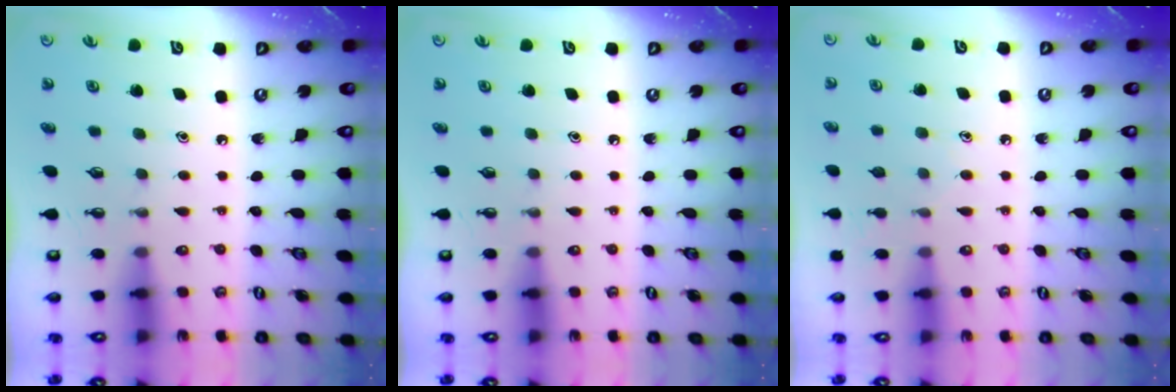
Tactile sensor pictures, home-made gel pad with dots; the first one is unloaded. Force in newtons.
{"total": 0.0}
{"total": 3.8, "press": 3.8, "slide": 0.4}